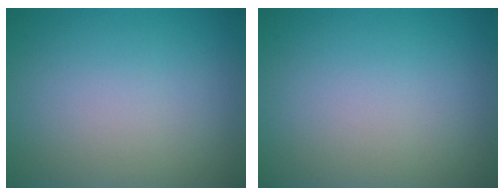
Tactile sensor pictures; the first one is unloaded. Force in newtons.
{"total": 0.0}